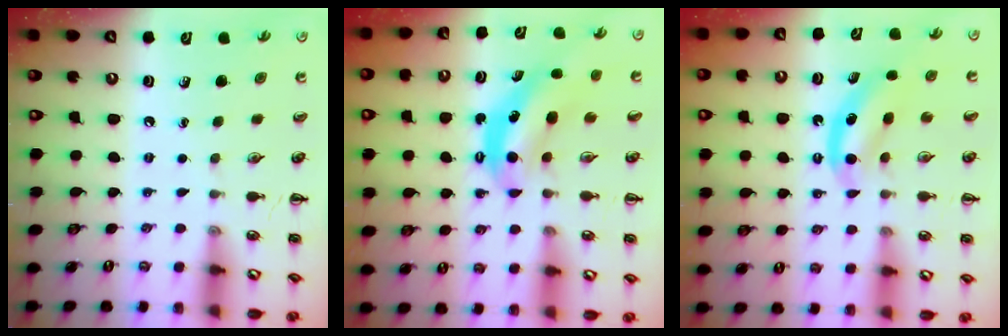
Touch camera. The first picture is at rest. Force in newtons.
{"total": 6.1, "press": 6.1, "slide": 0.5}
{"total": 5.9, "press": 5.9, "slide": 0.7}